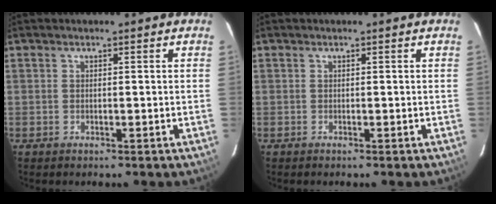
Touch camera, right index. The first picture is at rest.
{"total": 0.0}